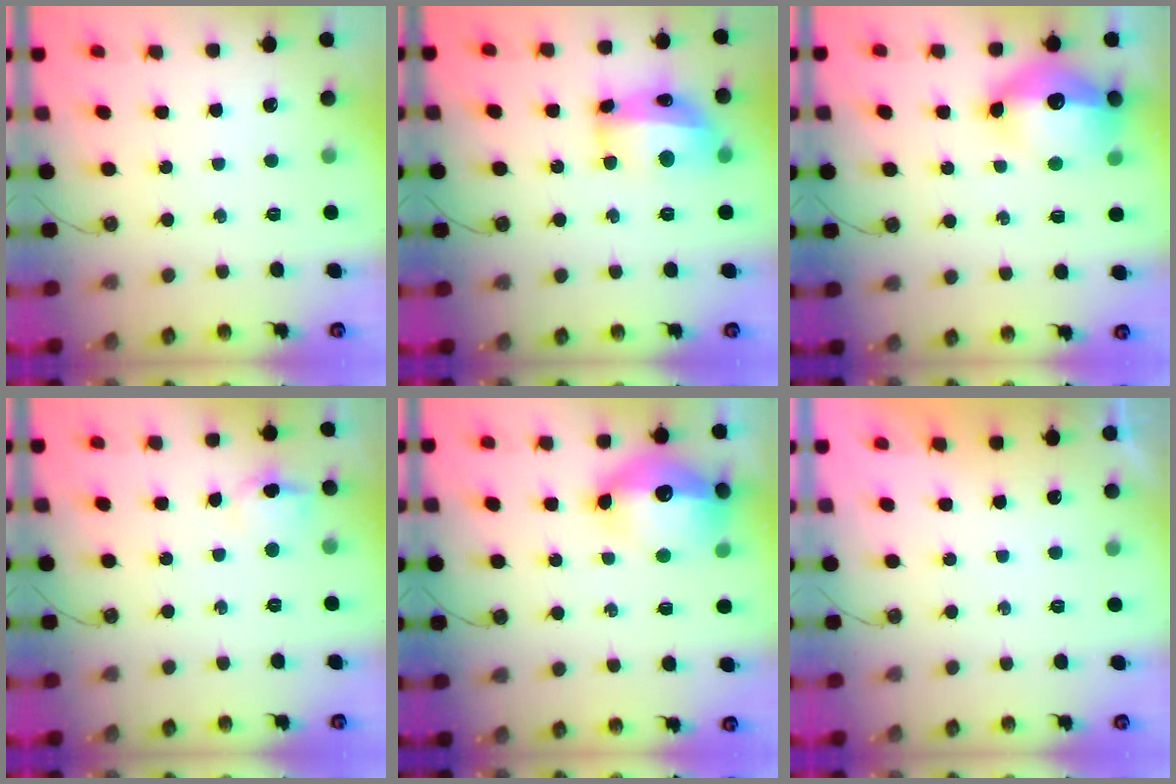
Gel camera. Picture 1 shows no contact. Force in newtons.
{"total": 13.1, "press": 13.0, "slide": 1.1}
{"total": 15.1, "press": 15.1, "slide": 1.2}
{"total": 6.7, "press": 6.6, "slide": 1.2}
{"total": 15.1, "press": 15.1, "slide": 1.2}
{"total": 0.0}